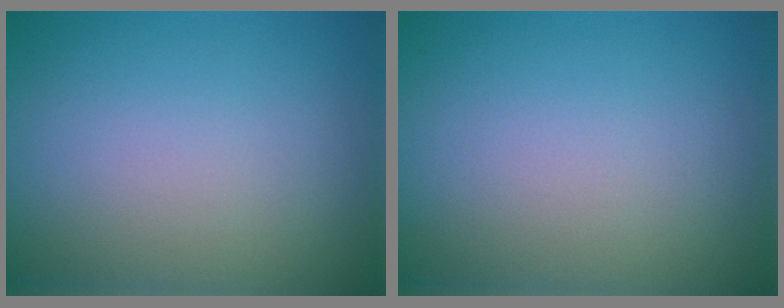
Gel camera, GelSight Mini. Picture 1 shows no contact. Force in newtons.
{"total": 0.0}